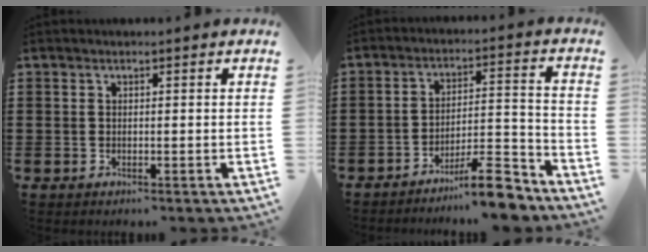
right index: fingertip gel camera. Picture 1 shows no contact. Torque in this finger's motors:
{"motor_torque": [0.85, -0.77, 0.27, 0.03]}